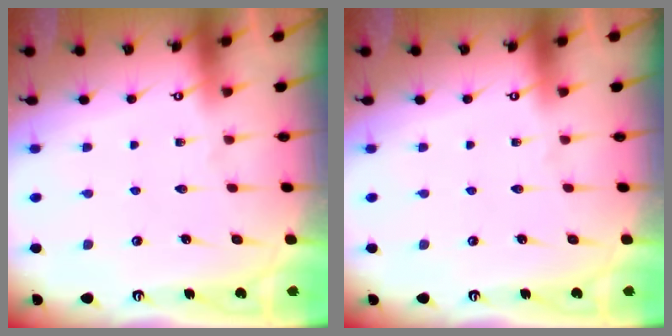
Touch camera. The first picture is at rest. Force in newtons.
{"total": 0.0}